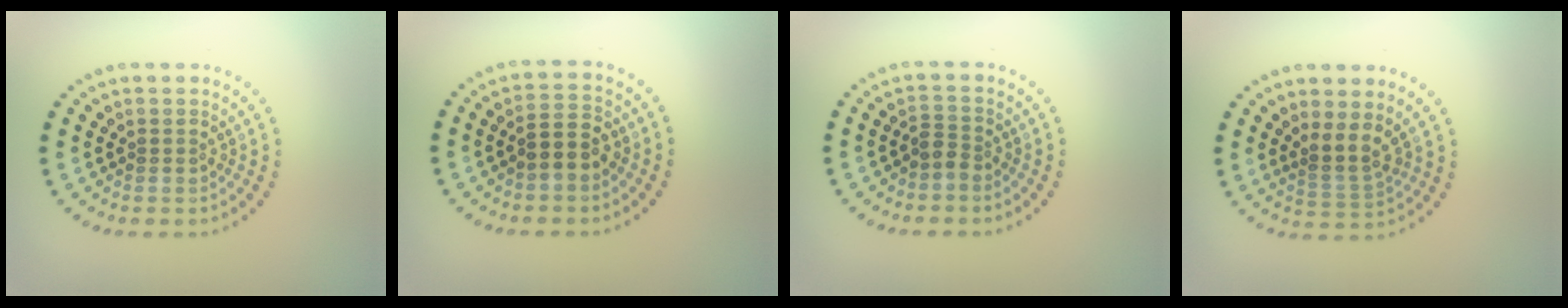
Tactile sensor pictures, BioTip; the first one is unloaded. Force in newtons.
{"total": 2.9, "press": 2.8, "slide": 0.8}
{"total": 1.4, "press": 1.1, "slide": 1.0}
{"total": 2.5, "press": 1.8, "slide": 1.8}